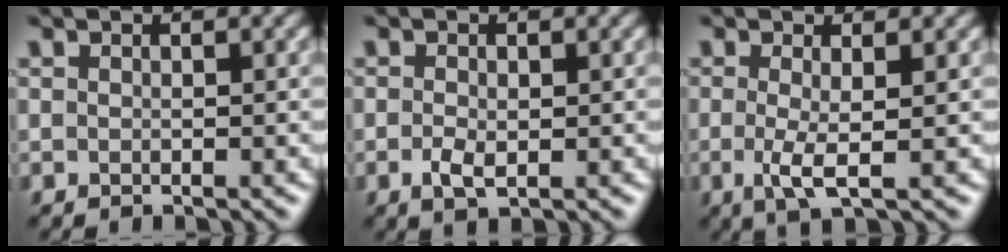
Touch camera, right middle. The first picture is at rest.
{"total": 1.6, "force": [-0.3, 0.9, 1.3], "torque": [-0.029, -0.005, -0.005]}
{"total": 2.7, "force": [-0.3, 0.4, 2.6], "torque": [-0.056, -0.008, -0.005]}